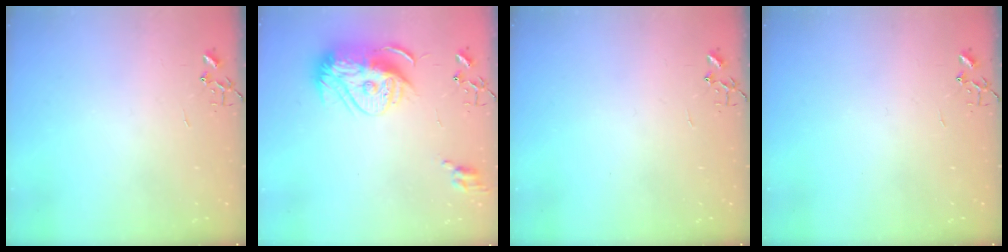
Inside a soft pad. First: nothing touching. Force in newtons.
{"total": 15.1, "press": 15.0, "slide": 1.3}
{"total": 0.0}
{"total": 0.0}